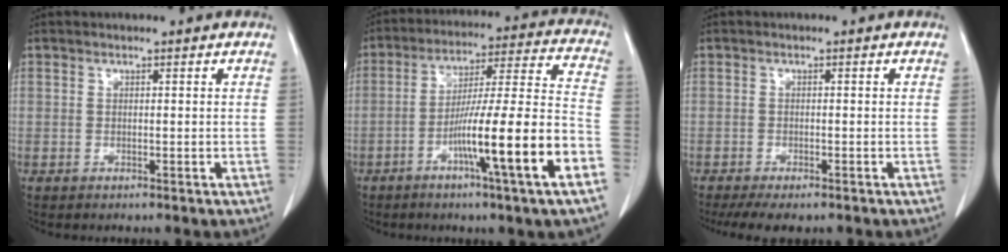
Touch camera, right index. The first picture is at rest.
{"total": 17.5, "force": [-7.3, -0.9, 15.9], "torque": [-0.254, -0.002, -0.120]}
{"total": 6.4, "force": [-5.1, 2.0, 3.3], "torque": [-0.043, -0.008, -0.072]}